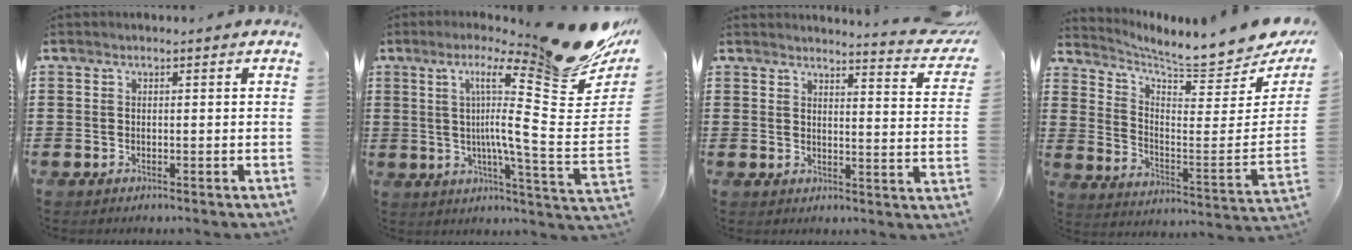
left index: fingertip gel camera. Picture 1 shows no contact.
{"total": 18.9, "force": [10.9, 1.3, 15.3], "torque": [-0.242, -0.099, 0.155]}
{"total": 3.5, "force": [3.3, -0.4, 1.0], "torque": [-0.020, -0.033, 0.049]}
{"total": 6.2, "force": [6.0, 0.2, 1.5], "torque": [-0.049, -0.065, 0.094]}